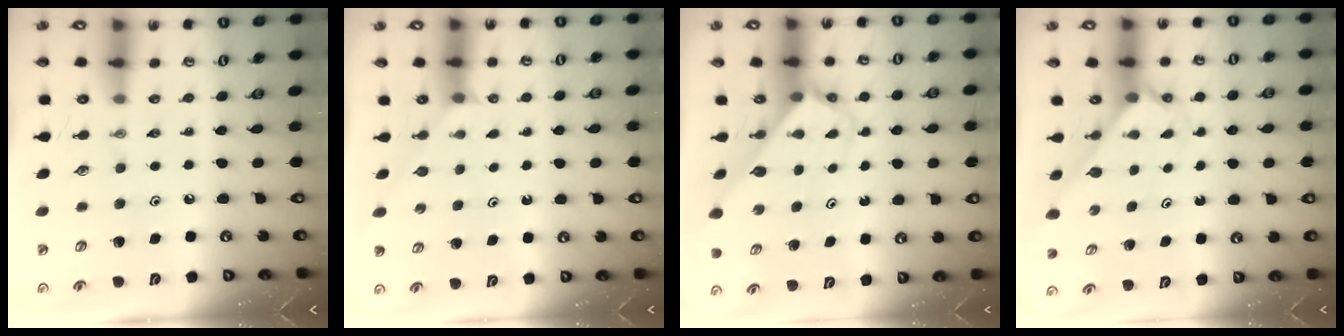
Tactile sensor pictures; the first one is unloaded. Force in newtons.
{"total": 2.5, "press": 2.5, "slide": 0.3}
{"total": 2.8, "press": 2.8, "slide": 0.1}
{"total": 2.3, "press": 2.3, "slide": 0.2}